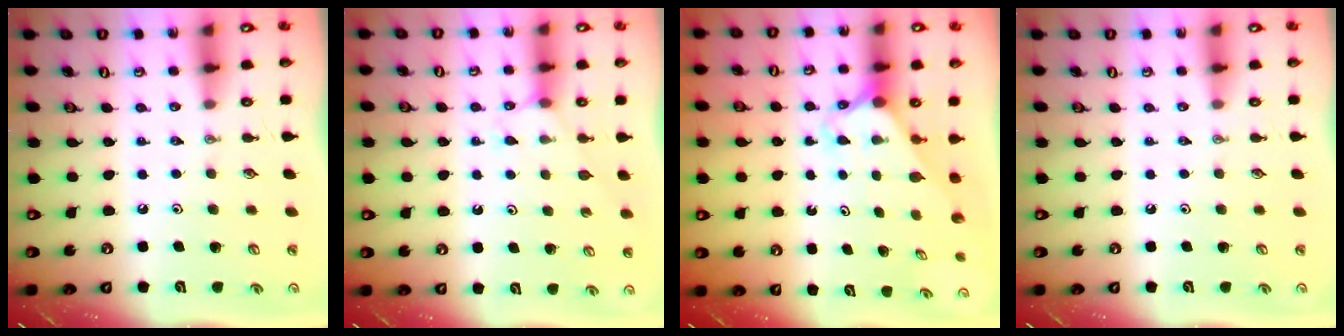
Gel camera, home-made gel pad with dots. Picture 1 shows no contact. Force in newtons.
{"total": 5.9, "press": 5.9, "slide": 0.5}
{"total": 2.2, "press": 2.2, "slide": 0.2}
{"total": 0.0}